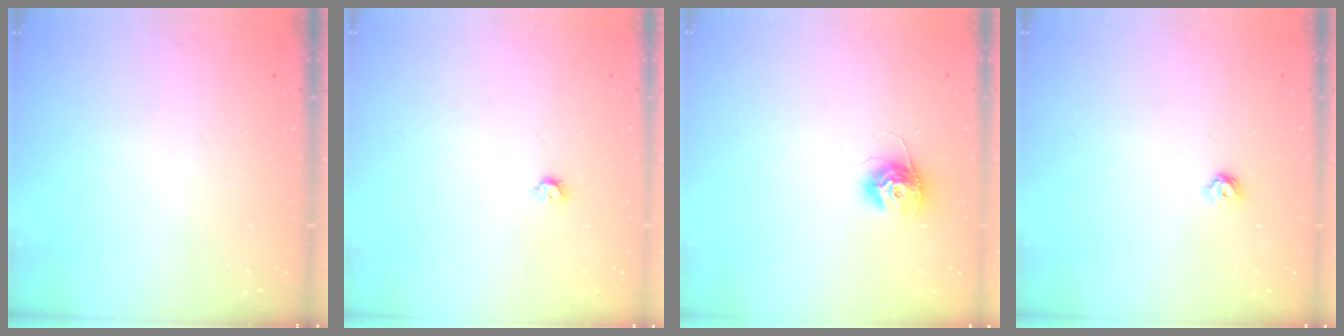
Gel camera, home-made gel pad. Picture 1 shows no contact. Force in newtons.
{"total": 3.7, "press": 3.6, "slide": 0.7}
{"total": 10.8, "press": 10.7, "slide": 0.6}
{"total": 4.8, "press": 4.8, "slide": 0.8}